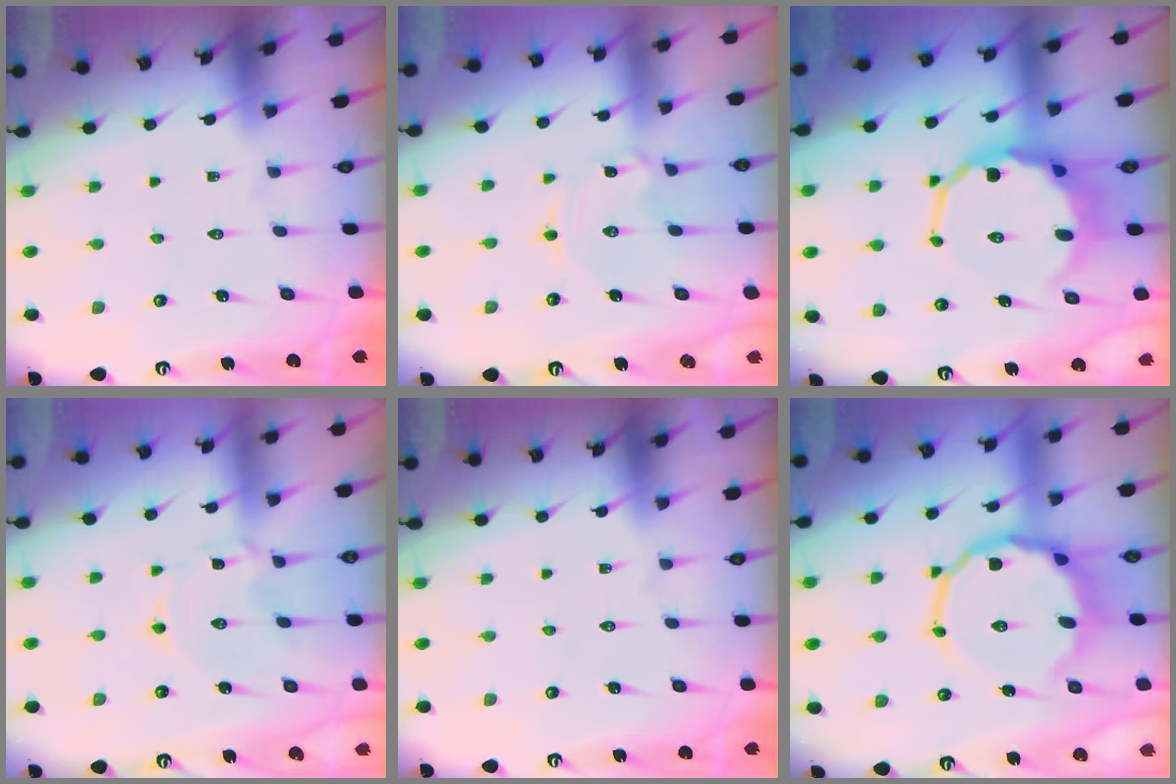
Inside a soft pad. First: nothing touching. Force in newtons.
{"total": 1.7, "press": 1.7, "slide": 0.1}
{"total": 9.2, "press": 8.8, "slide": 2.7}
{"total": 1.3, "press": 1.3, "slide": 0.1}
{"total": 0.0}
{"total": 12.6, "press": 12.3, "slide": 3.1}